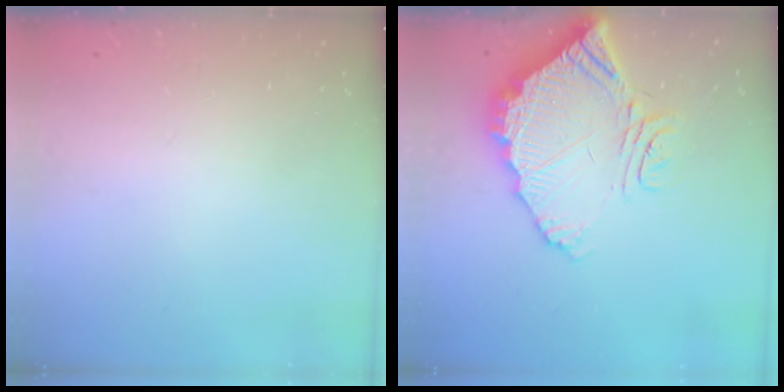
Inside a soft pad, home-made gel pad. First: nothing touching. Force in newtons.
{"total": 14.0, "press": 13.9, "slide": 1.3}